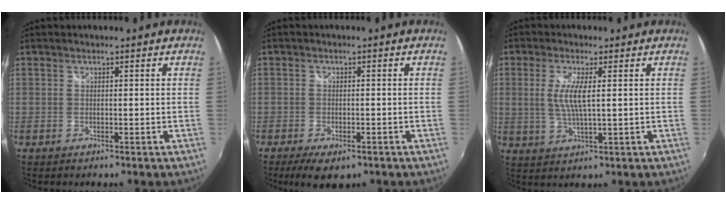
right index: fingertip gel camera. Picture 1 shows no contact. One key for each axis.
{"total": 6.4, "fx": -4.1, "fy": 2.9, "fz": 3.9, "tx": -0.092, "ty": -0.023, "tz": -0.068}
{"total": 5.8, "fx": 0.9, "fy": 1.0, "fz": 5.7, "tx": -0.116, "ty": -0.005, "tz": 0.018}